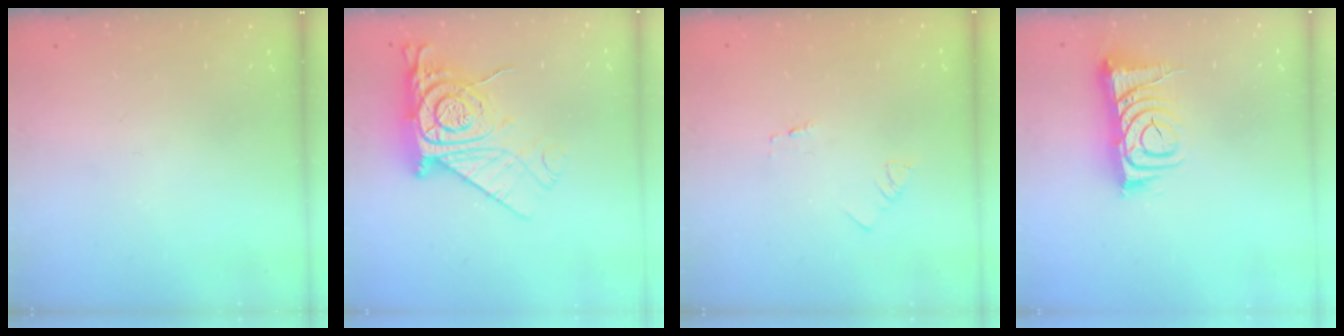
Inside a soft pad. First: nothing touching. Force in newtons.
{"total": 16.0, "press": 15.9, "slide": 1.4}
{"total": 1.3, "press": 1.2, "slide": 0.1}
{"total": 10.2, "press": 10.2, "slide": 1.1}